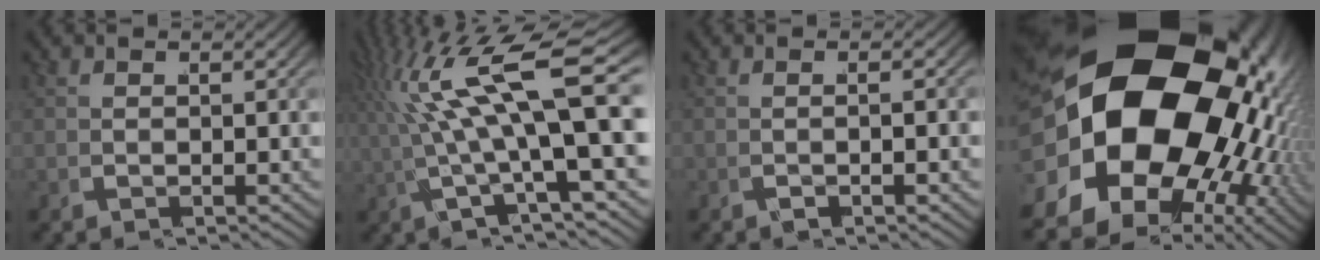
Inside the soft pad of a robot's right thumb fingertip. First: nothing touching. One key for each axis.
{"total": 10.1, "fx": 1.7, "fy": 3.7, "fz": 9.3, "tx": -0.162, "ty": 0.005, "tz": 0.030}
{"total": 1.3, "fx": -0.6, "fy": 0.4, "fz": 1.1, "tx": -0.027, "ty": 0.005, "tz": -0.007}
{"total": 30.9, "fx": 1.5, "fy": 21.5, "fz": 22.2, "tx": -0.389, "ty": -0.039, "tz": 0.028}